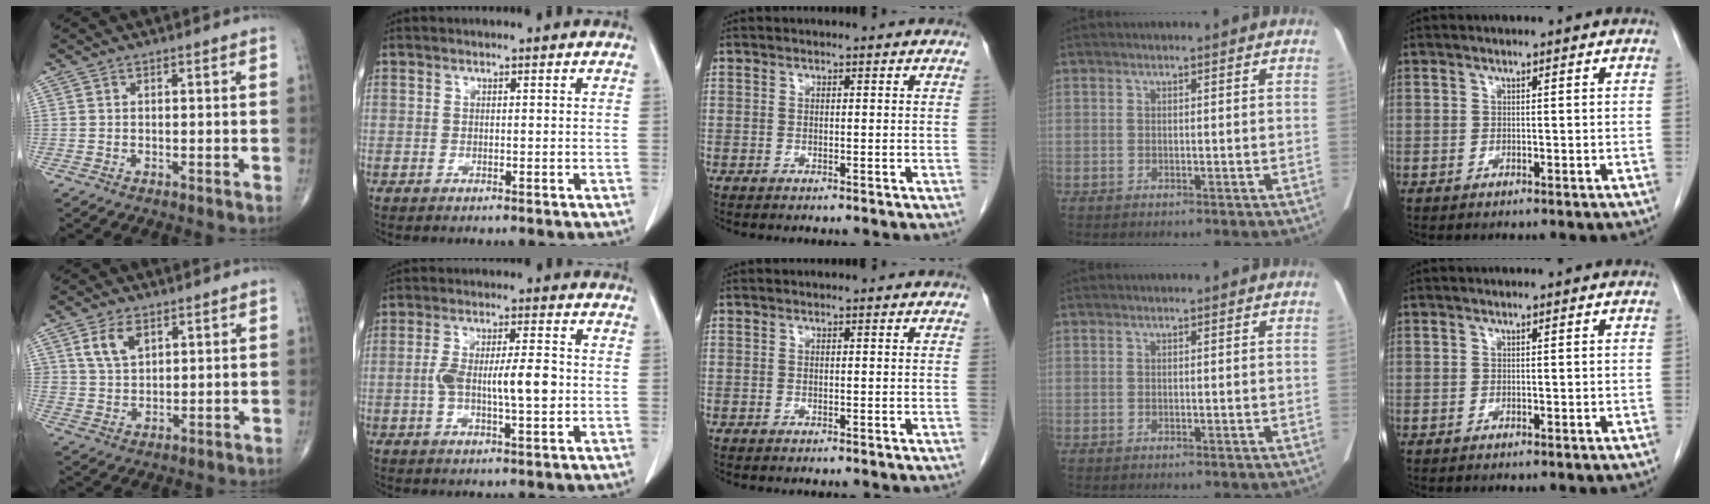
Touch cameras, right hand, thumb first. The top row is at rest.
{"thumb": {"total": 6.0, "force": [2.9, 3.7, 3.8], "torque": [-0.062, -0.014, 0.059]}, "index": {"total": 8.1, "force": [-0.6, 1.9, 7.9], "torque": [-0.145, 0.011, -0.007]}}